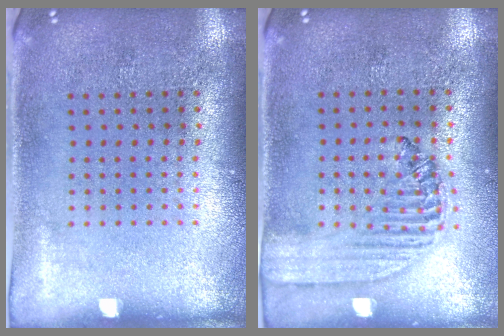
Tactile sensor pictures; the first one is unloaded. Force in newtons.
{"total": 1.5, "press": 1.4, "slide": 0.5}